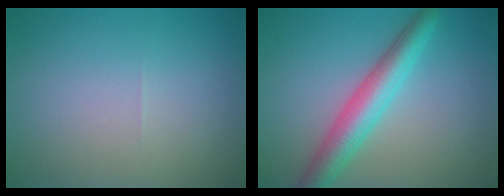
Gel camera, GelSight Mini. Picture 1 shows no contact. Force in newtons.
{"total": 5.0, "press": 5.0, "slide": 0.0}